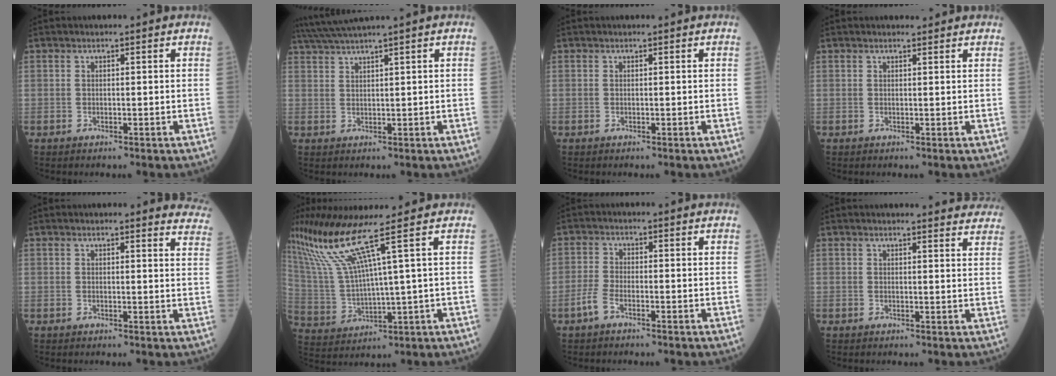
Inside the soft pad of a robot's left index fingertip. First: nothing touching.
{"total": 4.6, "force": [3.8, -1.5, 2.2], "torque": [-0.052, 0.014, 0.080]}
{"total": 0.0}
{"total": 1.2, "force": [1.2, 0.2, 0.1], "torque": [-0.006, 0.005, 0.015]}
{"total": 7.9, "force": [7.7, 1.1, 1.2], "torque": [0.025, -0.030, 0.042]}
{"total": 11.4, "force": [7.2, -2.2, 8.6], "torque": [-0.179, 0.008, 0.150]}
{"total": 2.8, "force": [-1.8, 0.9, 2.0], "torque": [-0.053, -0.001, -0.041]}
{"total": 11.4, "force": [11.1, 1.3, 2.3], "torque": [0.006, -0.017, 0.096]}